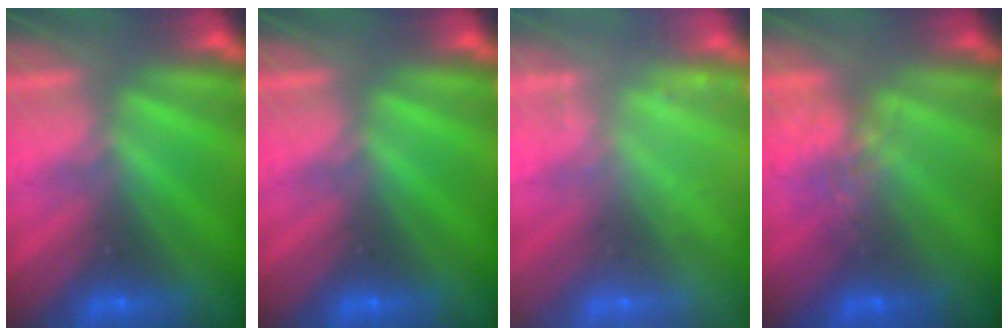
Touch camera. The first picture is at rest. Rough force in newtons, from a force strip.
{"total": 0.0}
{"total": 2.3}
{"total": 4.6}